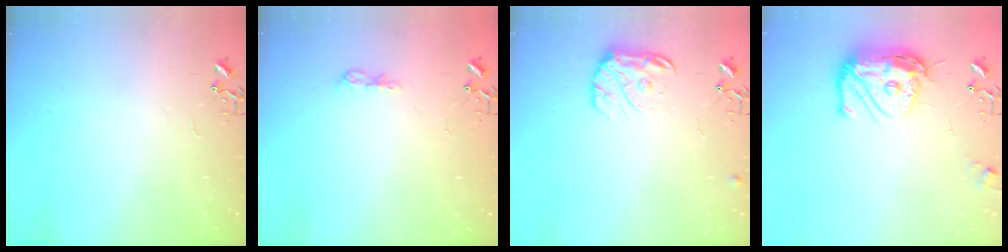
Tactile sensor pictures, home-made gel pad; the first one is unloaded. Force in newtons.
{"total": 7.9, "press": 7.9, "slide": 0.9}
{"total": 11.5, "press": 11.5, "slide": 0.6}
{"total": 16.6, "press": 16.5, "slide": 1.6}